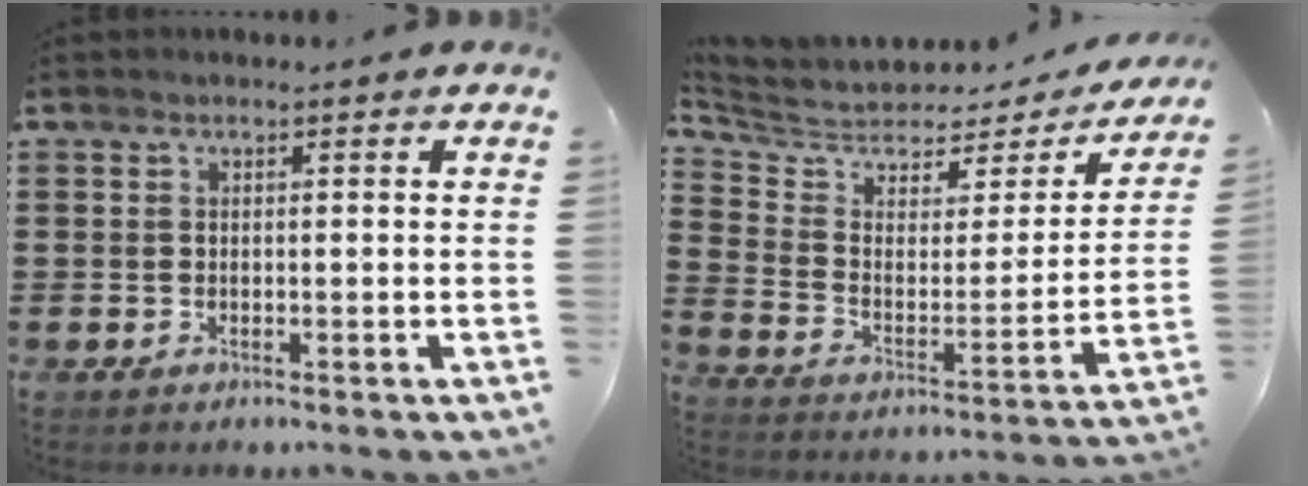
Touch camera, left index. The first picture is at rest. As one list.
[{"total": 4.4, "force": [3.7, 2.1, 0.8], "torque": [-0.047, -0.034, 0.059]}]